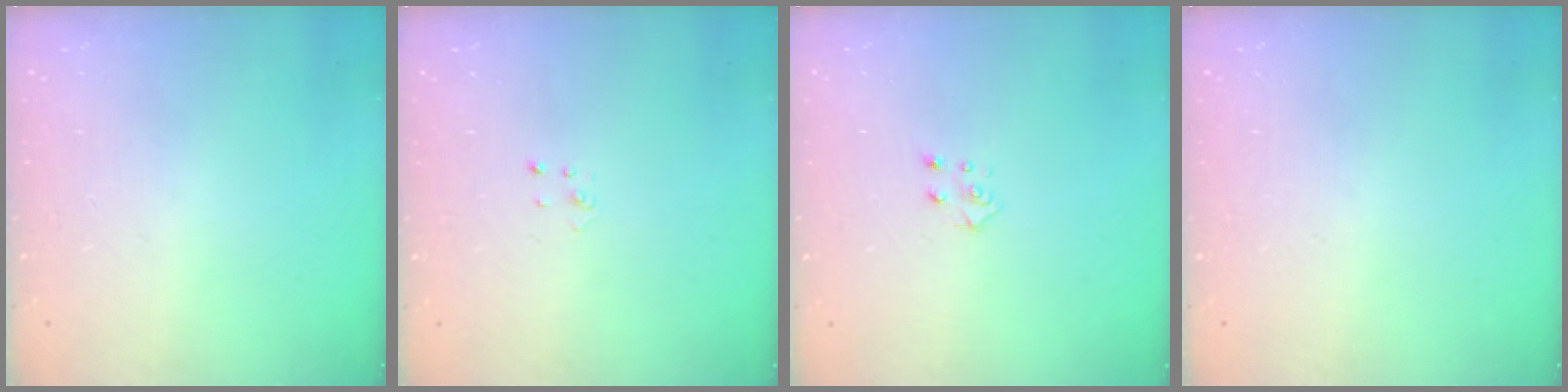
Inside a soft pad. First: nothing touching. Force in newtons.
{"total": 1.5, "press": 1.5, "slide": 0.1}
{"total": 4.6, "press": 4.6, "slide": 0.4}
{"total": 0.0}